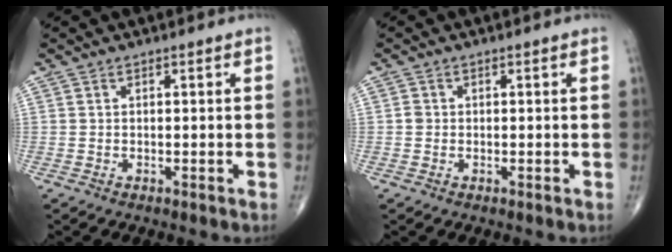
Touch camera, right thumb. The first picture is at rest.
{"total": 1.0, "force": [-0.1, 1.0, 0.3], "torque": [-0.002, 0.002, -0.001]}